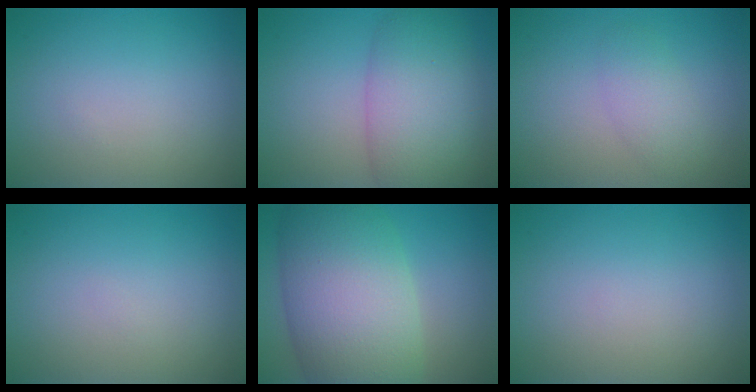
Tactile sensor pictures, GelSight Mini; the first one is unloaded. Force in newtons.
{"total": 7.8, "press": 7.7, "slide": 0.5}
{"total": 2.2, "press": 2.2, "slide": 0.1}
{"total": 0.0}
{"total": 11.7, "press": 11.7, "slide": 0.4}
{"total": 0.0}